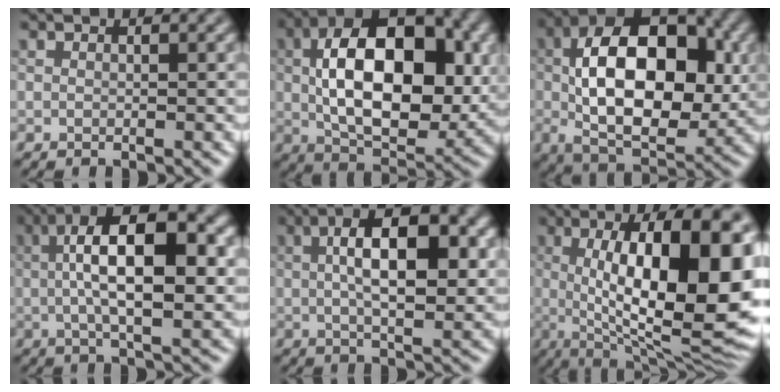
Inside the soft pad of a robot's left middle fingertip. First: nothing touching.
{"total": 12.6, "force": [0.4, 6.9, 10.5], "torque": [-0.176, 0.005, 0.021]}
{"total": 12.8, "force": [-0.3, 6.7, 10.9], "torque": [-0.174, 0.019, 0.000]}
{"total": 10.2, "force": [0.8, 3.6, 9.5], "torque": [-0.163, 0.016, 0.021]}
{"total": 7.5, "force": [0.8, 2.6, 7.0], "torque": [-0.117, 0.012, 0.020]}
{"total": 13.9, "force": [0.1, 3.8, 13.3], "torque": [-0.187, 0.008, 0.011]}